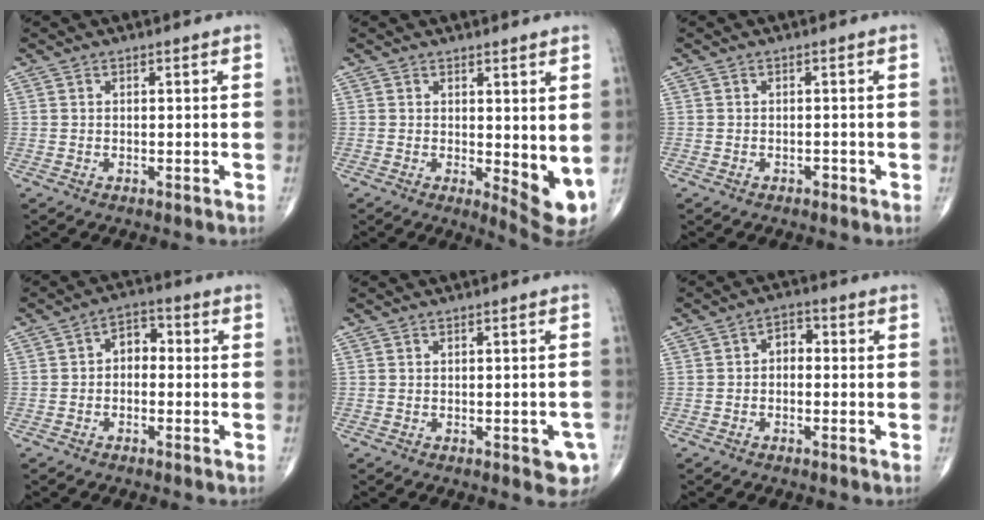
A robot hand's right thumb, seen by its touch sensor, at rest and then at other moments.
{"total": 6.9, "force": [0.7, 2.7, 6.3], "torque": [-0.074, -0.018, 0.016]}
{"total": 0.7, "force": [-0.5, 0.4, 0.2], "torque": [0.002, 0.002, -0.010]}
{"total": 4.7, "force": [-0.3, 3.3, 3.3], "torque": [-0.032, 0.021, -0.018]}
{"total": 4.1, "force": [-1.6, 1.8, 3.3], "torque": [-0.017, 0.002, -0.014]}
{"total": 3.5, "force": [-0.2, 2.5, 2.5], "torque": [-0.022, 0.016, -0.016]}